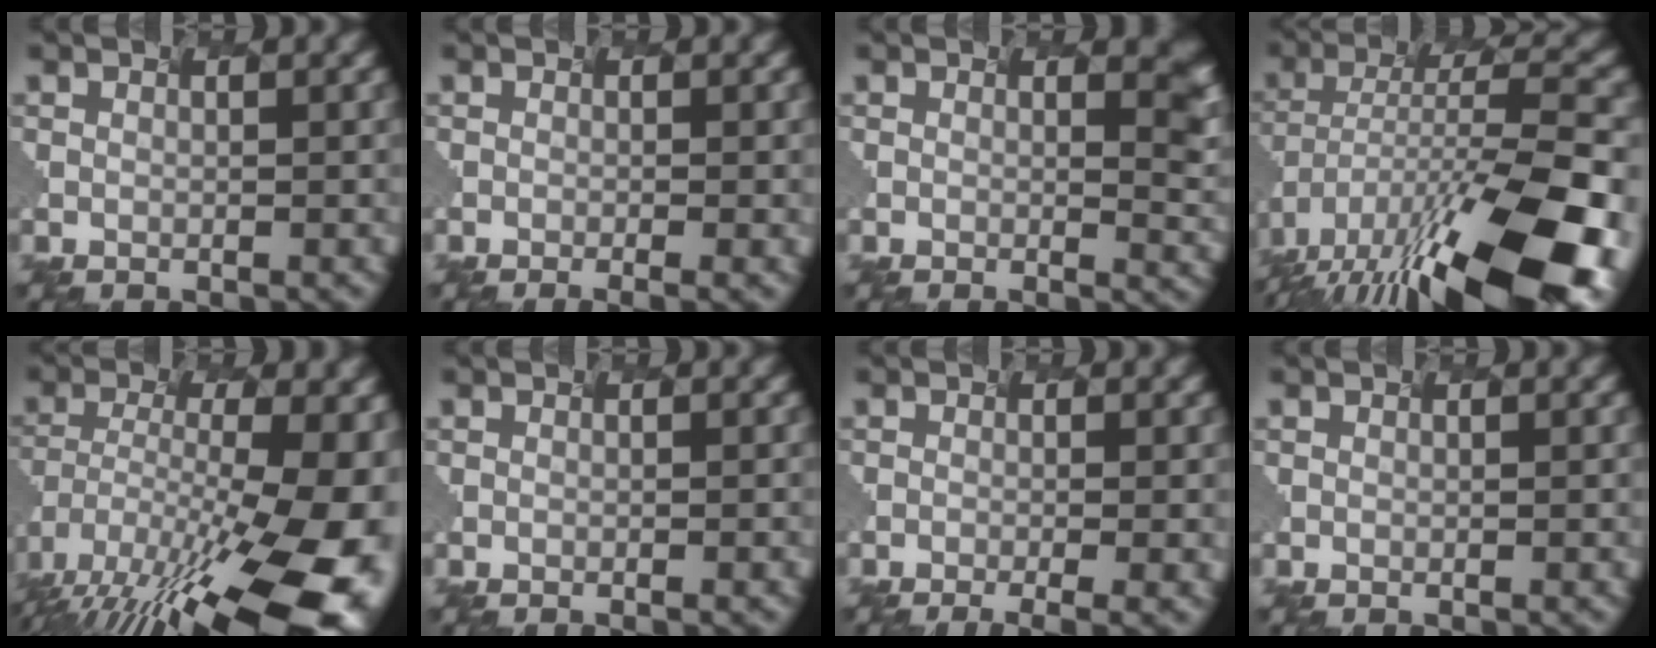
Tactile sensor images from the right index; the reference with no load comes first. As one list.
[{"total": 2.1, "force": [-0.6, 0.7, 1.9], "torque": [-0.006, 0.000, -0.011]}, {"total": 3.7, "force": [1.5, 1.4, 3.0], "torque": [-0.017, -0.004, 0.026]}, {"total": 16.6, "force": [-10.0, 5.2, 12.2], "torque": [-0.226, -0.003, -0.159]}, {"total": 18.2, "force": [-9.1, 6.6, 14.4], "torque": [-0.241, -0.034, -0.123]}, {"total": 1.1, "force": [-0.2, 0.5, 1.0], "torque": [0.003, 0.002, -0.006]}, {"total": 3.4, "force": [-1.2, 1.0, 3.0], "torque": [-0.021, -0.002, -0.010]}, {"total": 0.0}]